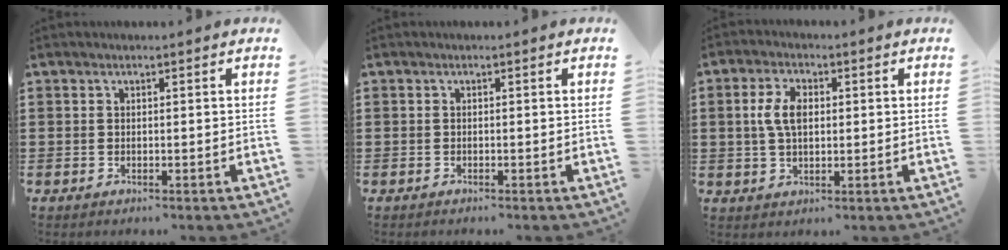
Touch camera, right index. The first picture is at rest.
{"total": 0.0}
{"total": 5.3, "force": [0.7, 3.0, 4.3], "torque": [-0.098, 0.012, 0.007]}